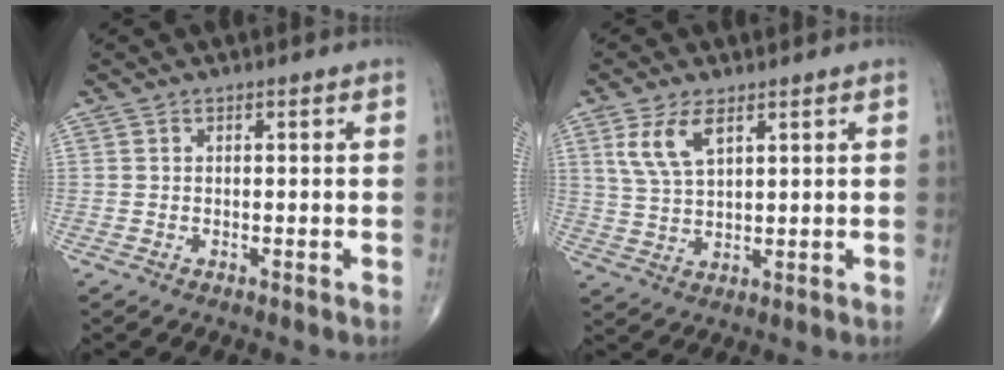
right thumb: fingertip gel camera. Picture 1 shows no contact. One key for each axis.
{"total": 6.8, "fx": 3.3, "fy": 3.0, "fz": 5.1, "tx": -0.103, "ty": -0.009, "tz": 0.074}